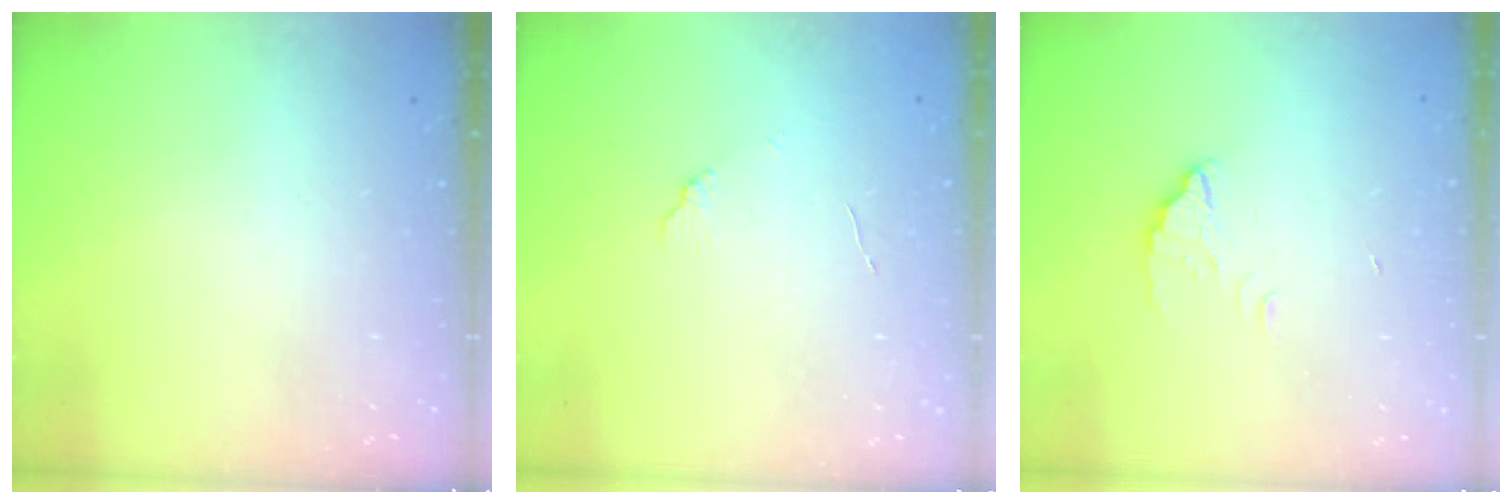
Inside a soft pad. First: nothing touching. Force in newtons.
{"total": 5.3, "press": 5.3, "slide": 0.4}
{"total": 1.8, "press": 1.8, "slide": 0.1}